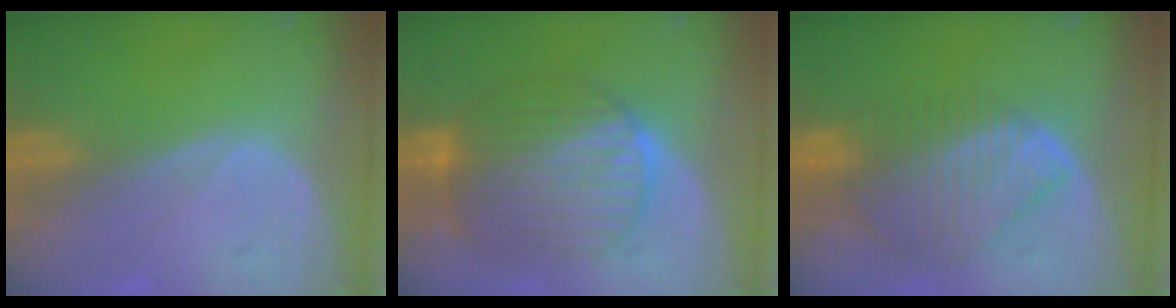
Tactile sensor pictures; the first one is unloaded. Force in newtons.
{"total": 9.7, "press": 9.7, "slide": 0.6}
{"total": 8.4, "press": 7.5, "slide": 3.8}